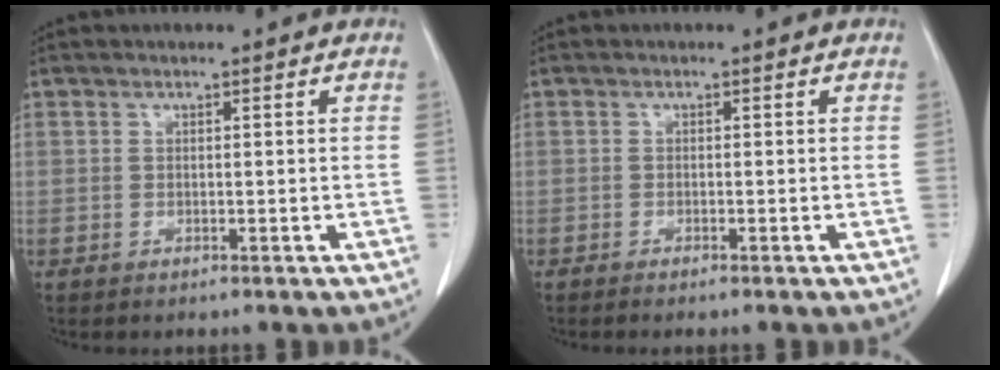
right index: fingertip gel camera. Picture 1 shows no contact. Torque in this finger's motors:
{"motor_torque": [0.06, -0.05, 0.04, 0.01]}